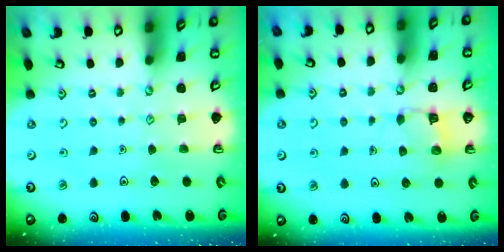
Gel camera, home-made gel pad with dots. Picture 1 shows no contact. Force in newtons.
{"total": 5.4, "press": 5.4, "slide": 0.4}